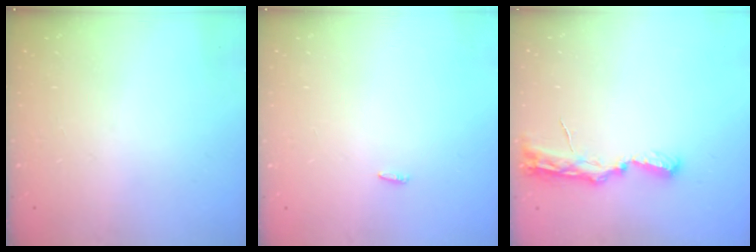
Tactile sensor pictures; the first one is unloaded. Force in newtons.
{"total": 2.1, "press": 1.9, "slide": 0.7}
{"total": 7.6, "press": 7.6, "slide": 0.9}